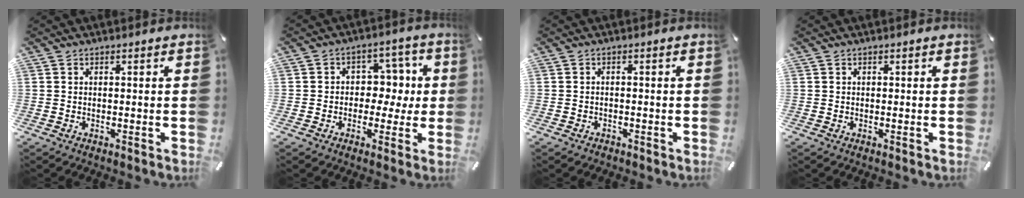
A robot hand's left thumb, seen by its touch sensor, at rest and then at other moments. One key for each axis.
{"total": 7.3, "fx": -0.5, "fy": 6.6, "fz": 3.1, "tx": -0.033, "ty": 0.006, "tz": -0.013}
{"total": 1.0, "fx": -0.9, "fy": 0.6, "fz": 0.0, "tx": -0.002, "ty": 0.003, "tz": -0.019}
{"total": 0.0}